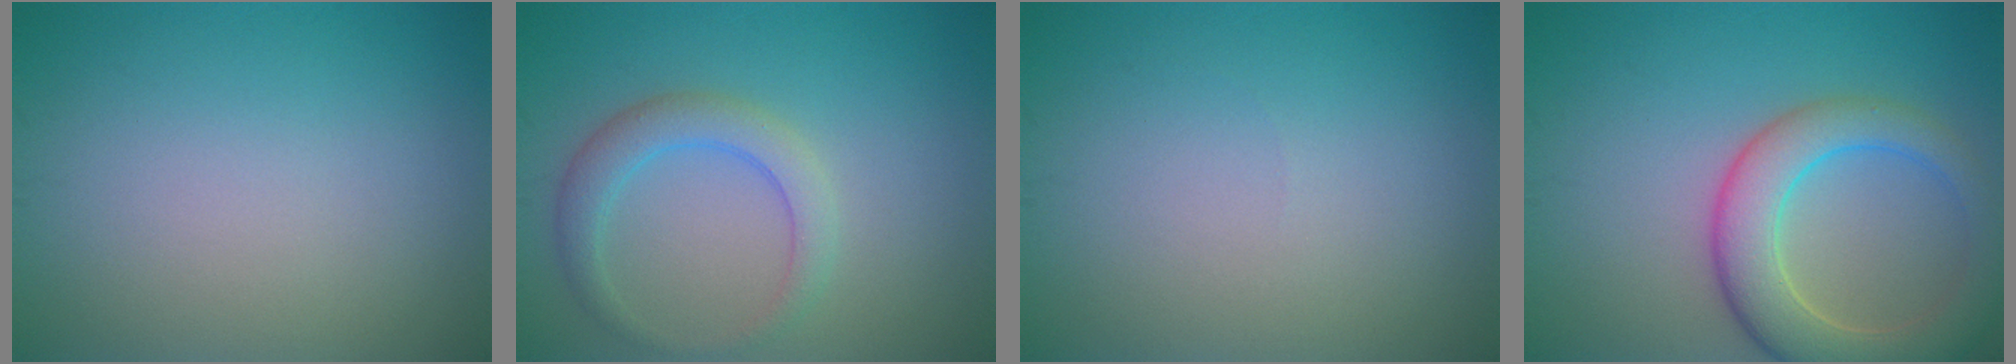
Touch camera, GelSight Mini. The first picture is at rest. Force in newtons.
{"total": 3.1, "press": 3.1, "slide": 0.2}
{"total": 0.0}
{"total": 6.5, "press": 6.4, "slide": 0.4}